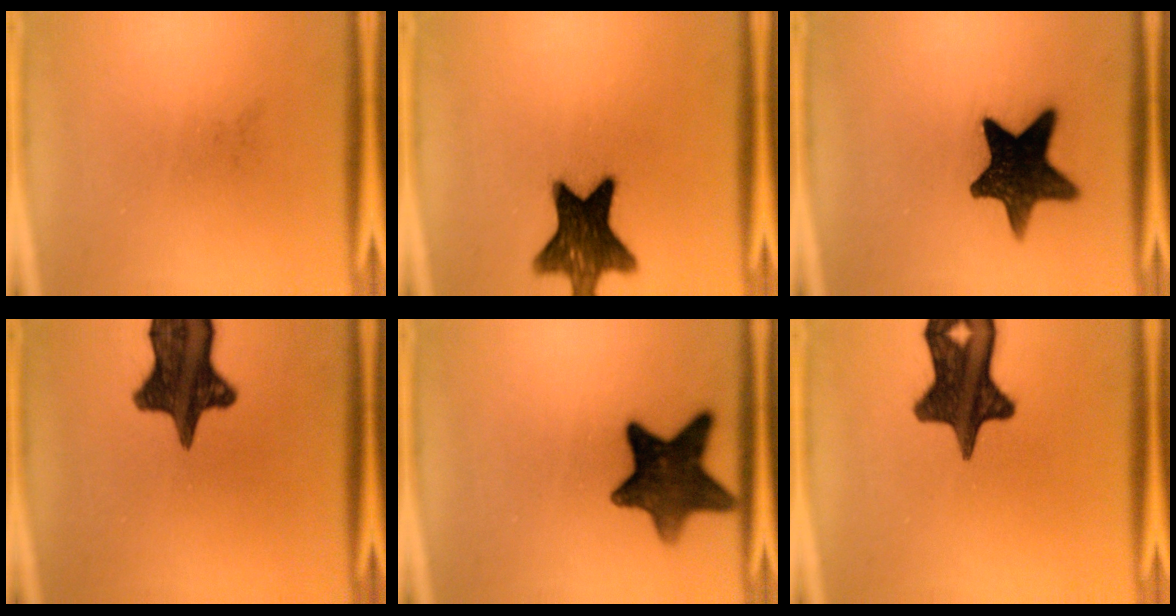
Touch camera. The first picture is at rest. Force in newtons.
{"total": 14.8}
{"total": 14.9}
{"total": 14.0}
{"total": 12.7}
{"total": 15.1}